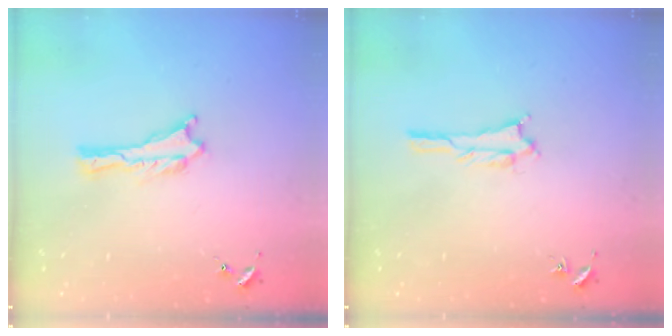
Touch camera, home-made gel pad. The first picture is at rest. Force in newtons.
{"total": 1.7, "press": 1.7, "slide": 0.2}